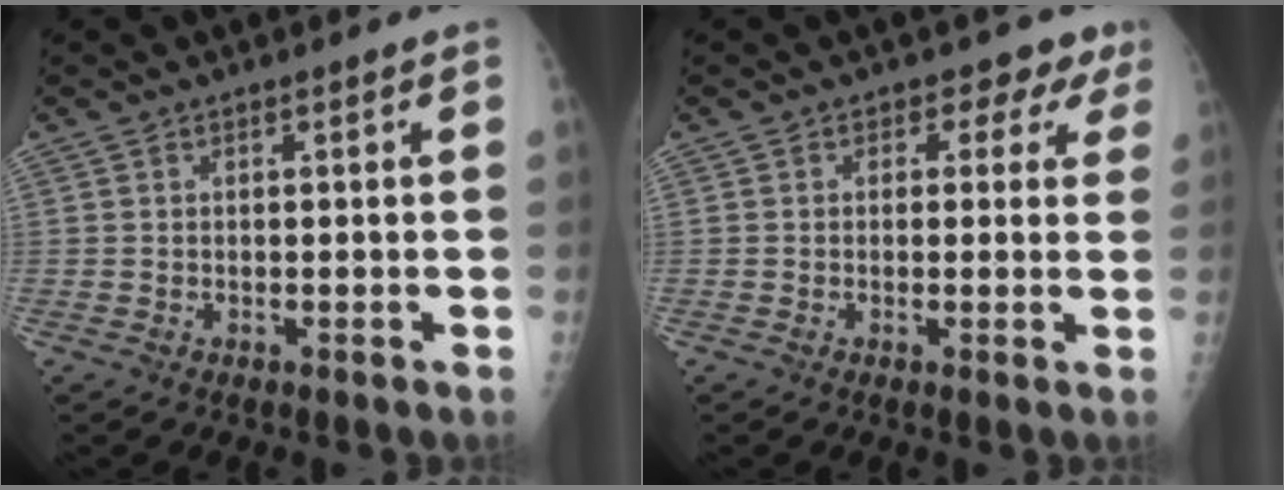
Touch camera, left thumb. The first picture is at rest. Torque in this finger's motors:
{"motor_torque": [-0.29, -0.17, -0.18, 0.02, 0.05]}